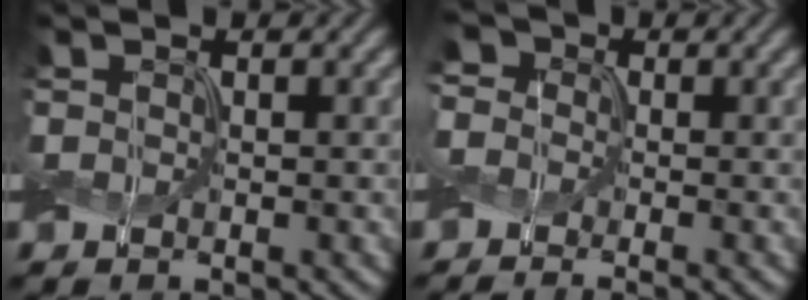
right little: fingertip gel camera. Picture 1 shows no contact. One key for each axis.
{"total": 5.6, "fx": -0.4, "fy": 4.6, "fz": 3.2, "tx": -0.064, "ty": 0.011, "tz": -0.037}